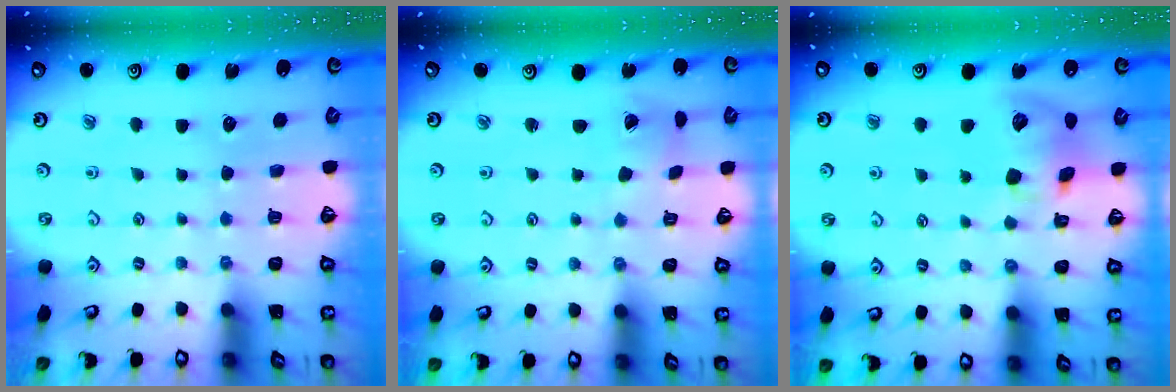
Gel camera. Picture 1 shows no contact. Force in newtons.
{"total": 1.5, "press": 1.5, "slide": 0.2}
{"total": 11.1, "press": 10.9, "slide": 1.9}